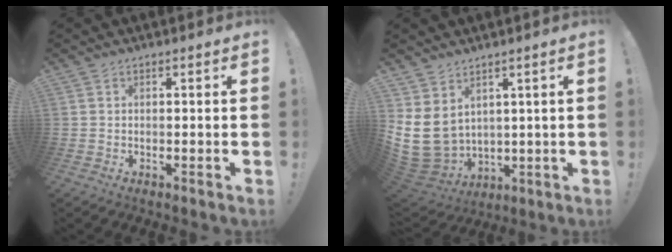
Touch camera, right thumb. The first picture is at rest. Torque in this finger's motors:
{"motor_torque": [1.18, 2.26, 1.03, 0.22, 0.21]}